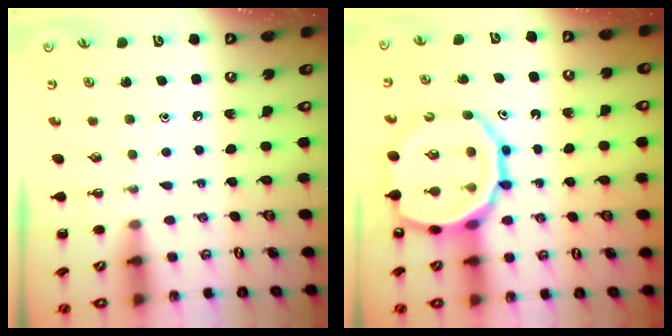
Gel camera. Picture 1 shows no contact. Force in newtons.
{"total": 19.1, "press": 18.8, "slide": 3.5}